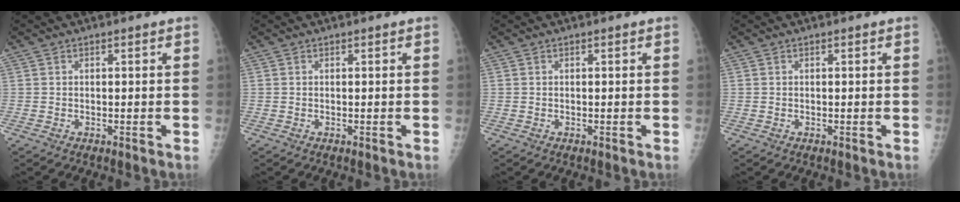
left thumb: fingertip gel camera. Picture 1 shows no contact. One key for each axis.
{"total": 0.0}
{"total": 0.0}
{"total": 0.0}